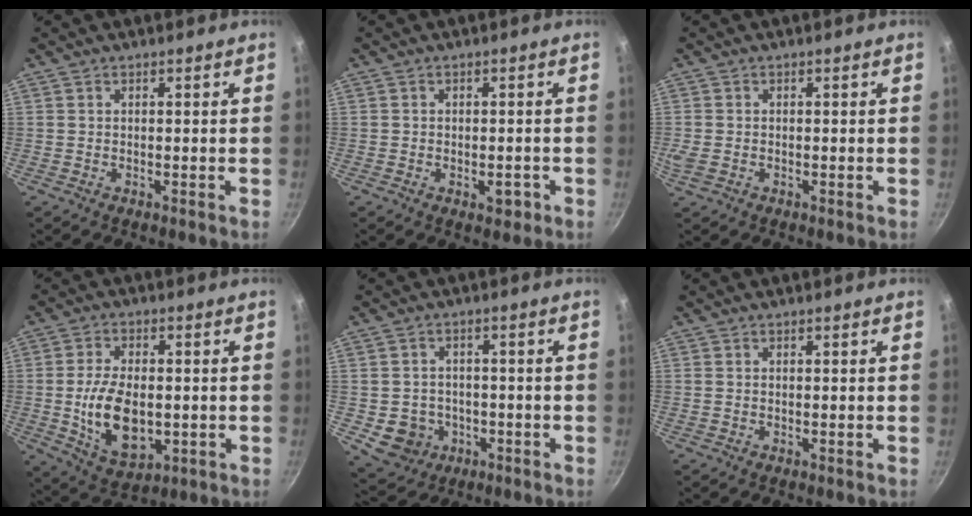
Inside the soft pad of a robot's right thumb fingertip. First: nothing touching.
{"total": 2.8, "force": [-1.1, 1.7, 1.9], "torque": [-0.011, 0.011, -0.013]}
{"total": 2.3, "force": [-0.5, 1.7, 1.5], "torque": [-0.029, -0.003, -0.008]}
{"total": 12.9, "force": [-1.3, 7.6, 10.4], "torque": [-0.177, -0.002, -0.011]}
{"total": 7.4, "force": [-2.1, 6.5, 3.0], "torque": [-0.030, 0.021, -0.018]}
{"total": 0.0}